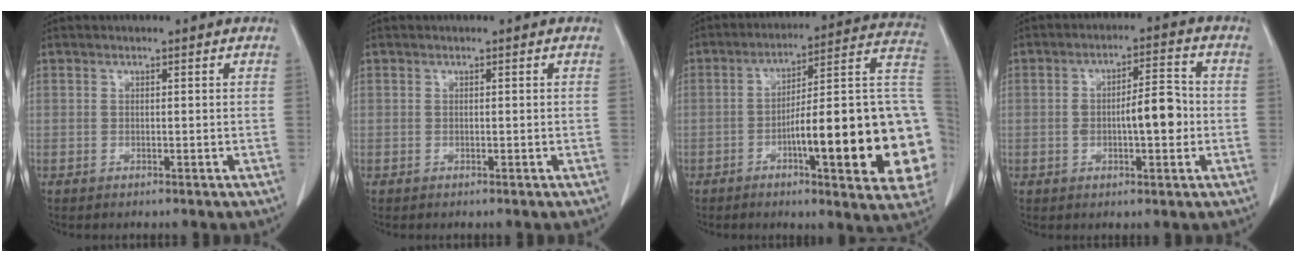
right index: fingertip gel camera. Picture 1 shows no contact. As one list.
[{"total": 0.0}, {"total": 25.3, "force": [-5.1, 3.6, 24.5], "torque": [-0.234, 0.021, -0.067]}, {"total": 7.3, "force": [-0.8, 2.1, 7.0], "torque": [-0.117, 0.015, -0.013]}]